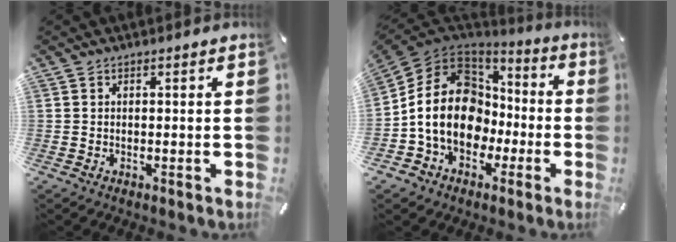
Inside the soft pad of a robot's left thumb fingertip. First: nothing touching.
{"total": 18.1, "force": [-2.3, 14.7, 10.3], "torque": [-0.215, 0.013, -0.040]}